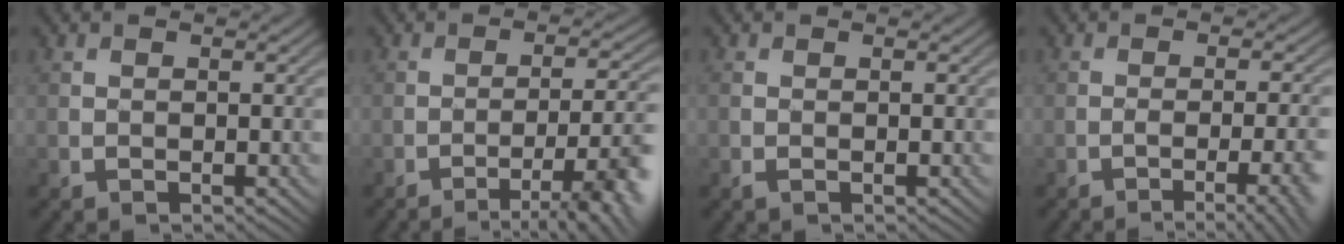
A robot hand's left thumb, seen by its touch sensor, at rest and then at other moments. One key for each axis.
{"total": 8.3, "fx": -4.4, "fy": 1.5, "fz": 6.8, "tx": -0.097, "ty": 0.004, "tz": -0.066}
{"total": 0.8, "fx": -0.3, "fy": 0.5, "fz": 0.6, "tx": -0.017, "ty": -0.006, "tz": -0.005}
{"total": 6.9, "fx": -3.2, "fy": 1.8, "fz": 5.9, "tx": -0.063, "ty": -0.003, "tz": -0.041}